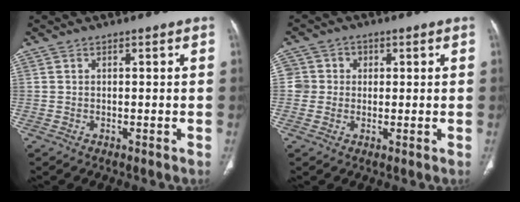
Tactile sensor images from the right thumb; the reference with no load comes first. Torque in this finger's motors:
{"motor_torque": [-0.20, 0.01, -0.02, 0.46, -0.03]}